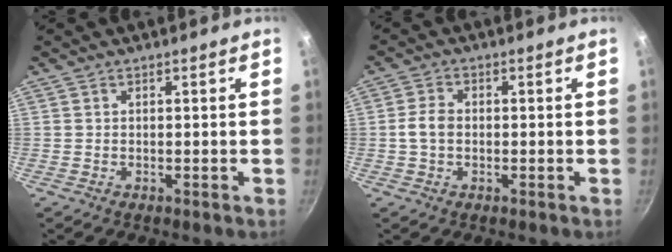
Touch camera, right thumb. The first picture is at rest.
{"total": 3.7, "force": [-0.3, 2.7, 2.6], "torque": [-0.048, 0.014, -0.011]}